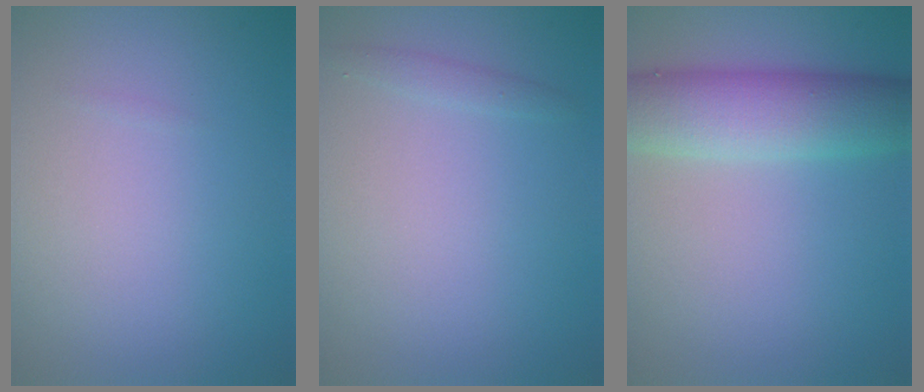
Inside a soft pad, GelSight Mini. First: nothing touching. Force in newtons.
{"total": 0.8, "press": 0.8, "slide": 0.0}
{"total": 6.8, "press": 6.8, "slide": 0.3}